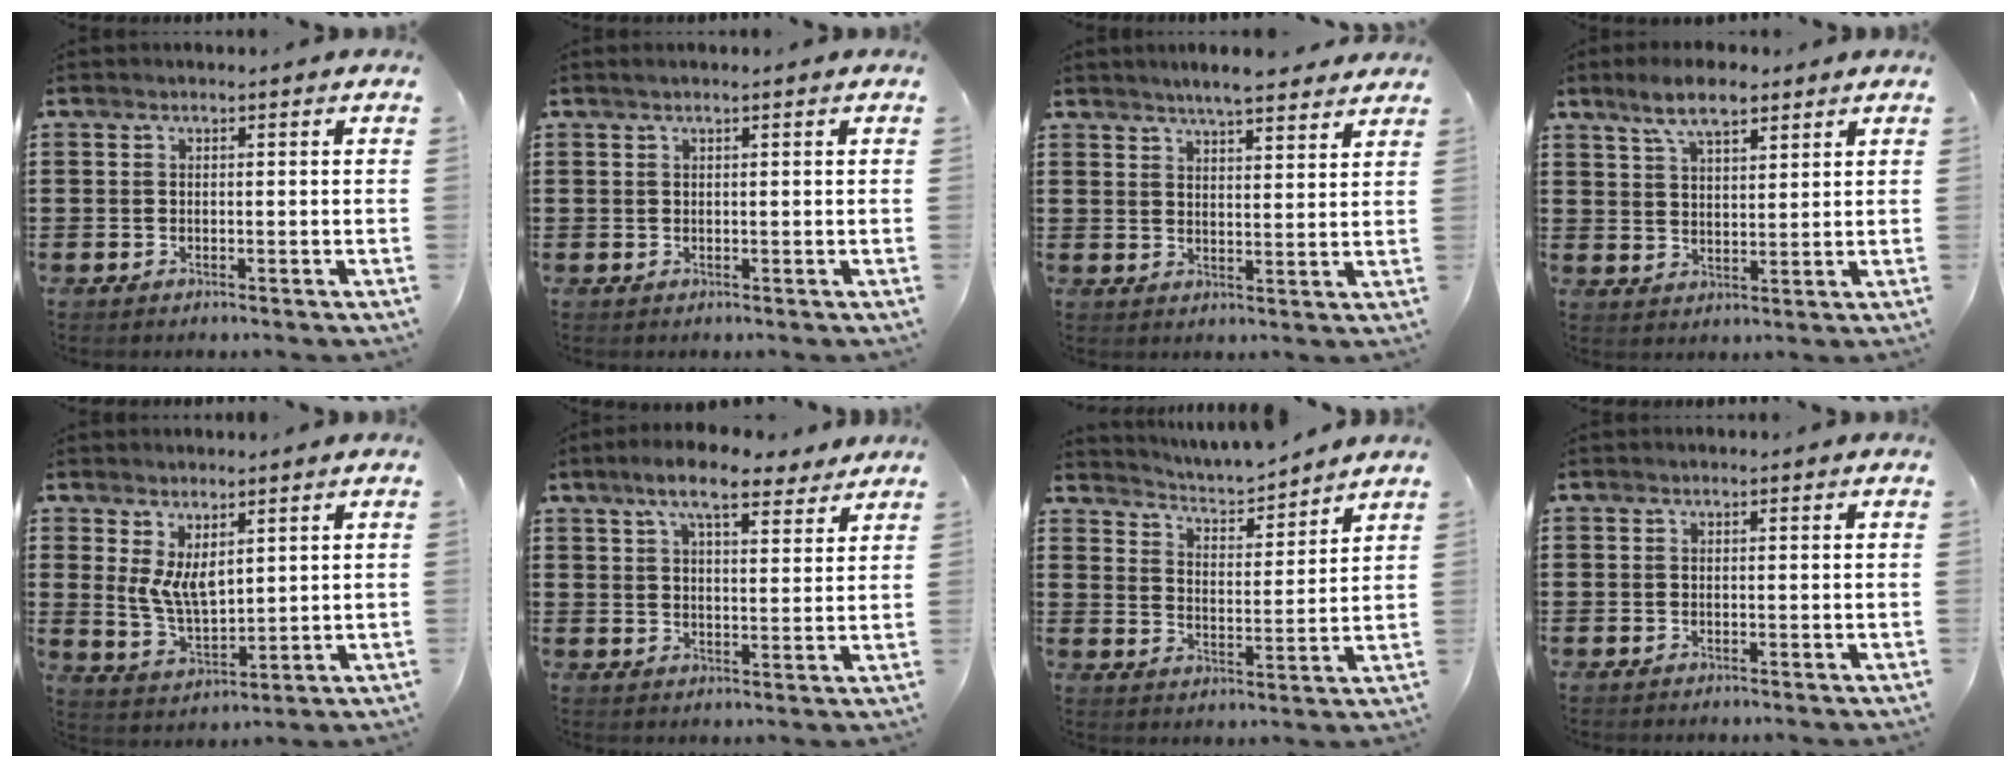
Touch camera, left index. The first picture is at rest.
{"total": 0.6, "force": [0.4, -0.1, 0.5], "torque": [-0.008, -0.001, 0.007]}
{"total": 4.6, "force": [4.3, 0.1, 1.4], "torque": [-0.040, -0.011, 0.078]}
{"total": 6.7, "force": [4.8, 2.3, 4.0], "torque": [-0.090, 0.004, 0.087]}
{"total": 6.2, "force": [2.9, 2.9, 4.6], "torque": [-0.094, -0.012, 0.051]}
{"total": 8.6, "force": [6.8, 1.9, 4.9], "torque": [-0.105, -0.007, 0.121]}
{"total": 4.0, "force": [3.9, -0.3, 0.3], "torque": [-0.029, -0.036, 0.061]}
{"total": 0.0}